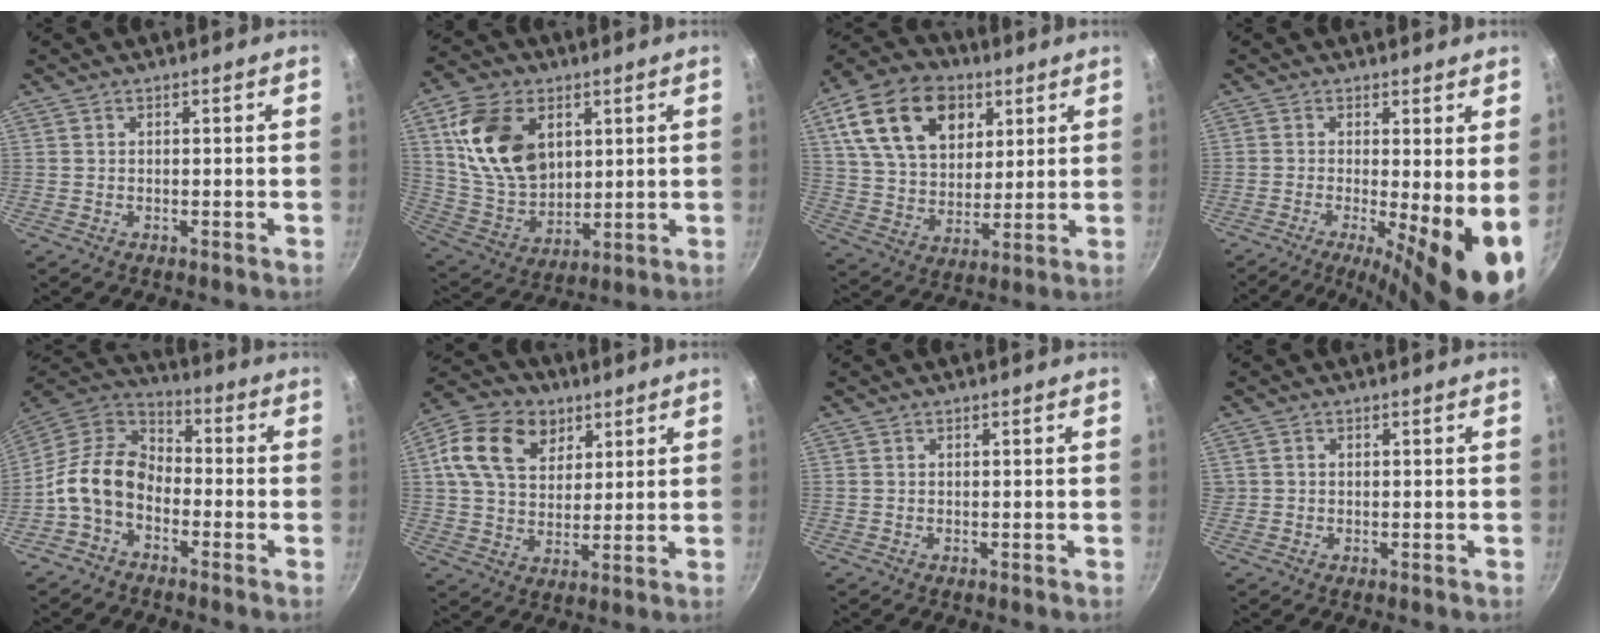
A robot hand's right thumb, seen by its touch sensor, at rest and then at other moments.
{"total": 17.8, "force": [5.5, 12.2, 11.7], "torque": [-0.189, -0.018, 0.115]}
{"total": 19.9, "force": [8.3, 13.5, 12.1], "torque": [-0.187, -0.012, 0.143]}
{"total": 11.3, "force": [-1.9, 2.3, 10.9], "torque": [-0.157, -0.015, -0.028]}
{"total": 12.2, "force": [-3.9, 8.5, 7.8], "torque": [-0.119, 0.050, -0.098]}
{"total": 14.7, "force": [5.8, 10.6, 8.3], "torque": [-0.132, -0.005, 0.094]}
{"total": 0.0}
{"total": 0.7, "force": [0.1, 0.6, 0.1], "torque": [0.000, 0.004, 0.002]}